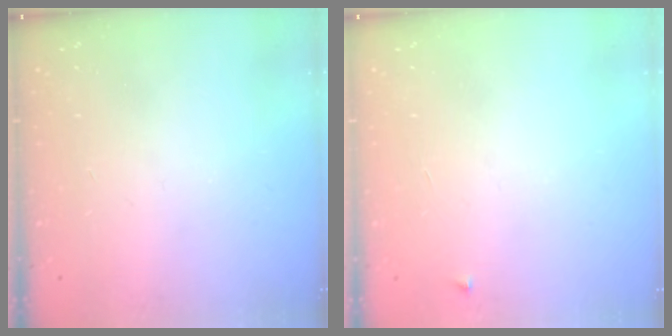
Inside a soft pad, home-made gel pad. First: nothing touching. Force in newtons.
{"total": 2.3, "press": 2.3, "slide": 0.3}